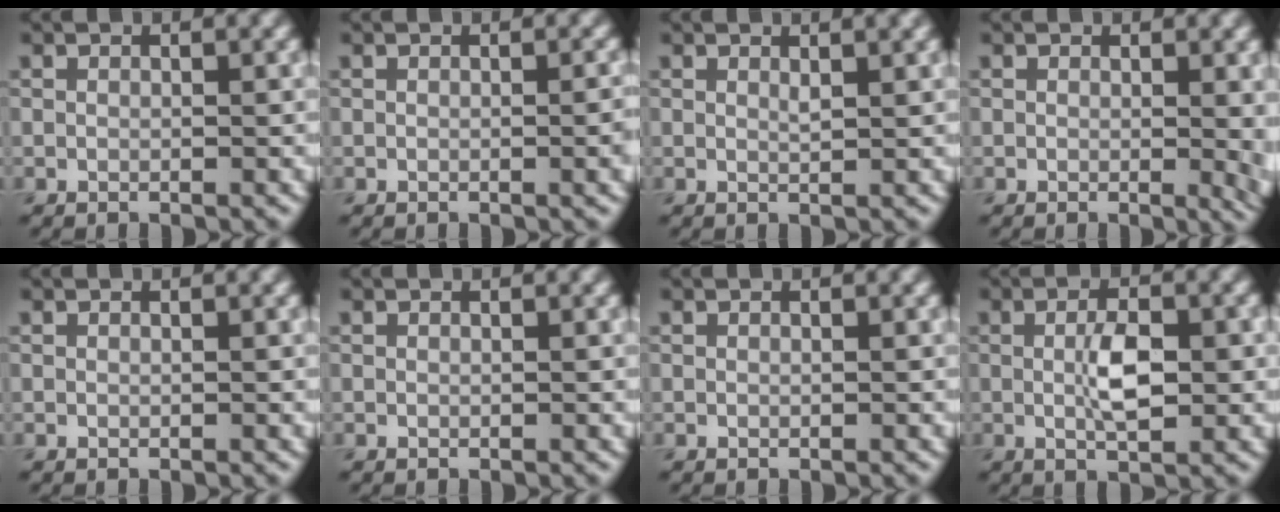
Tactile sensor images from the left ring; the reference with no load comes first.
{"total": 1.6, "force": [-0.2, 0.4, 1.6], "torque": [-0.018, -0.001, -0.003]}
{"total": 1.3, "force": [0.8, 0.3, 1.0], "torque": [-0.011, 0.002, 0.011]}
{"total": 2.3, "force": [0.3, 0.5, 2.2], "torque": [-0.020, -0.004, 0.006]}
{"total": 0.0}
{"total": 0.0}
{"total": 0.0}
{"total": 4.1, "force": [0.0, 1.5, 3.8], "torque": [-0.071, -0.001, 0.001]}